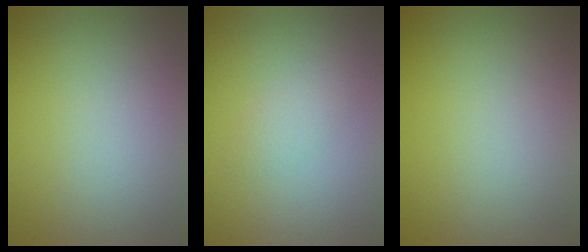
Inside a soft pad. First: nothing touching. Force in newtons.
{"total": 1.3, "press": 1.3, "slide": 0.1}
{"total": 0.0}